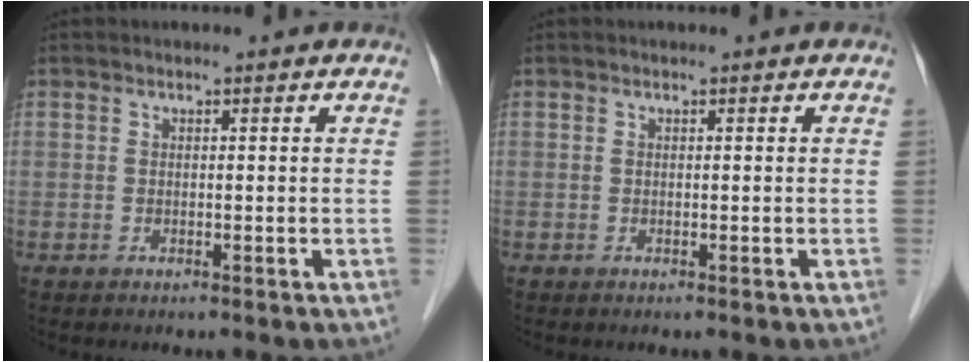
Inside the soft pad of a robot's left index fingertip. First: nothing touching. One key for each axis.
{"total": 0.0}